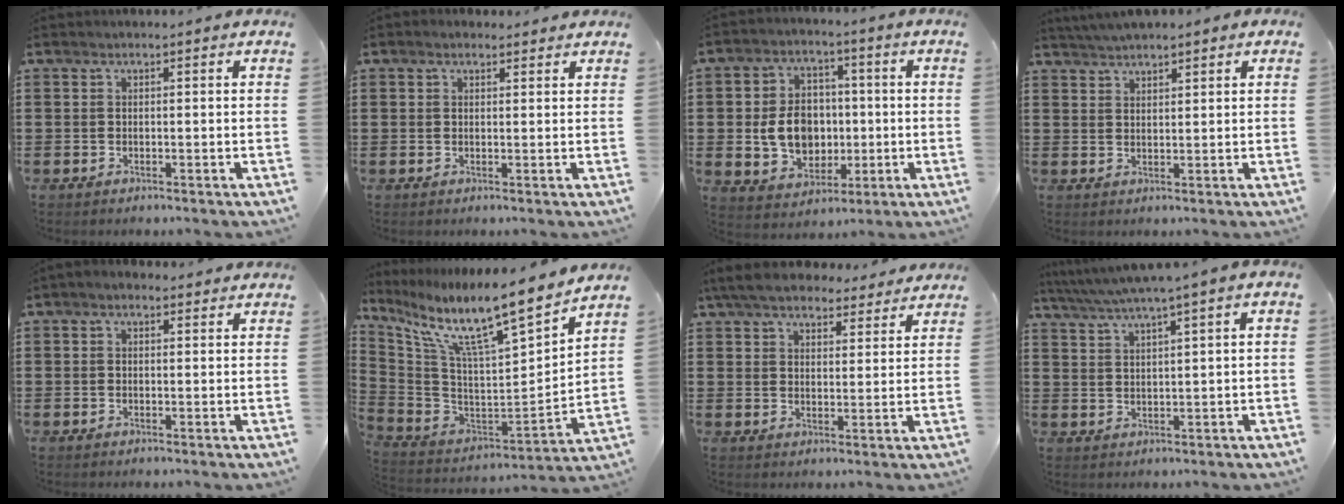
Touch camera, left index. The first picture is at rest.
{"total": 1.2, "force": [1.0, 0.5, 0.4], "torque": [-0.010, 0.005, 0.019]}
{"total": 8.8, "force": [-0.5, 7.2, 5.1], "torque": [-0.114, 0.010, -0.011]}
{"total": 2.4, "force": [2.3, 0.2, 0.7], "torque": [-0.018, 0.001, 0.045]}
{"total": 1.2, "force": [0.6, 0.7, 0.7], "torque": [-0.015, 0.007, 0.010]}
{"total": 11.7, "force": [9.2, 1.0, 7.1], "torque": [-0.156, -0.075, 0.144]}
{"total": 6.5, "force": [5.8, 1.8, 2.4], "torque": [-0.066, -0.011, 0.109]}
{"total": 3.3, "force": [2.1, -0.4, 2.6], "torque": [-0.056, -0.009, 0.032]}